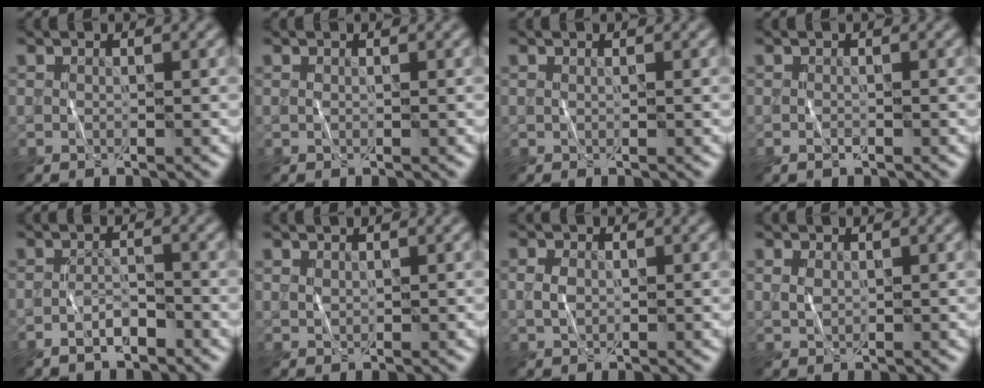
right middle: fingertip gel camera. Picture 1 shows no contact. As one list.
[{"total": 0.0}, {"total": 0.0}, {"total": 0.8, "force": [-0.5, 0.3, 0.5], "torque": [-0.011, 0.001, -0.011]}, {"total": 2.3, "force": [-1.7, 0.8, 1.4], "torque": [-0.022, 0.006, -0.033]}, {"total": 0.8, "force": [0.7, 0.4, 0.1], "torque": [-0.005, -0.001, 0.016]}, {"total": 1.5, "force": [0.3, 1.1, 0.9], "torque": [-0.020, 0.002, 0.004]}, {"total": 1.0, "force": [0.5, 0.7, 0.5], "torque": [-0.012, 0.000, 0.013]}]